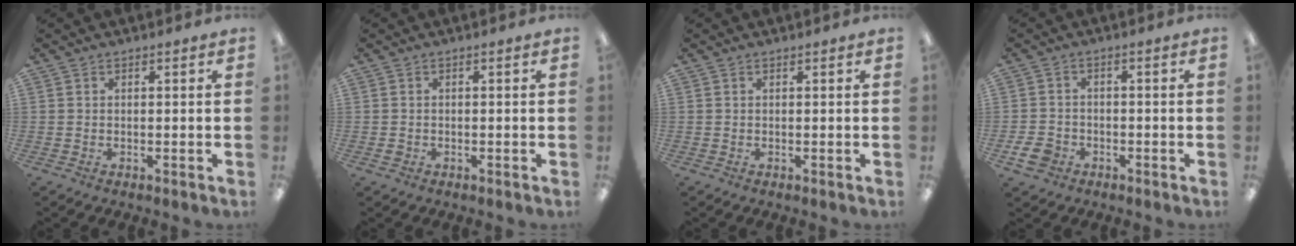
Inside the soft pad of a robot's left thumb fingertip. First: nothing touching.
{"total": 0.7, "force": [-0.3, 0.6, 0.1], "torque": [-0.002, 0.003, -0.008]}
{"total": 0.0}
{"total": 4.5, "force": [-2.5, 3.3, 1.7], "torque": [-0.035, 0.007, -0.047]}